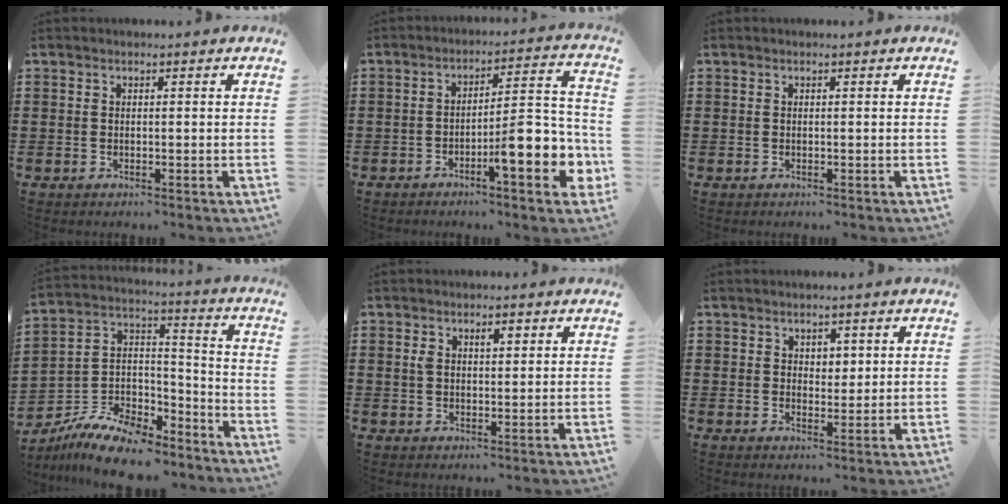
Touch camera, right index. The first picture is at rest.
{"total": 10.0, "force": [-4.6, 1.9, 8.7], "torque": [-0.125, -0.015, -0.083]}
{"total": 0.0}
{"total": 10.8, "force": [-9.5, 3.4, 4.1], "torque": [-0.090, 0.024, -0.185]}
{"total": 2.3, "force": [0.9, 1.2, 1.8], "torque": [-0.030, 0.004, 0.013]}
{"total": 2.1, "force": [1.2, 1.6, 0.8], "torque": [-0.013, 0.006, 0.019]}